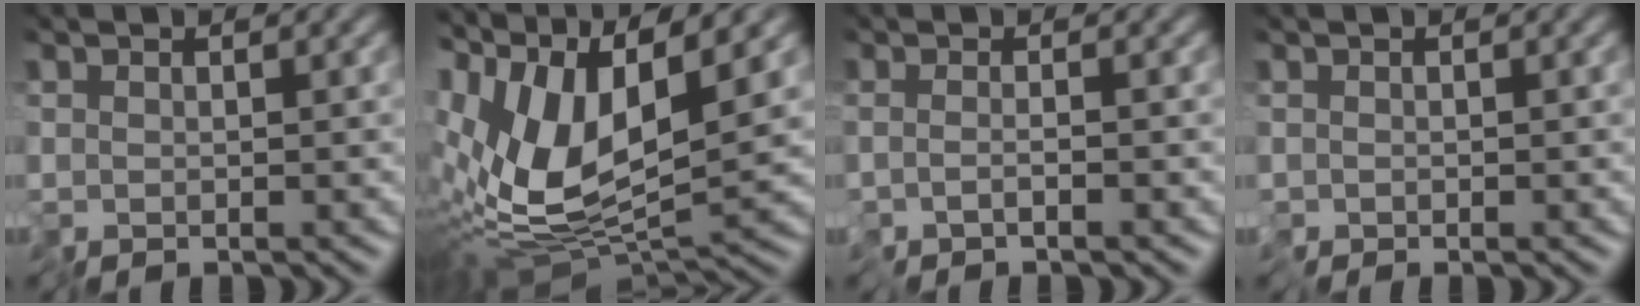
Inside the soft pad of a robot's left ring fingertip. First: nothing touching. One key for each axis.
{"total": 11.5, "fx": 2.4, "fy": 4.9, "fz": 10.1, "tx": -0.224, "ty": -0.001, "tz": 0.042}
{"total": 1.3, "fx": -1.1, "fy": -0.6, "fz": 0.4, "tx": -0.011, "ty": -0.009, "tz": -0.021}
{"total": 0.0}